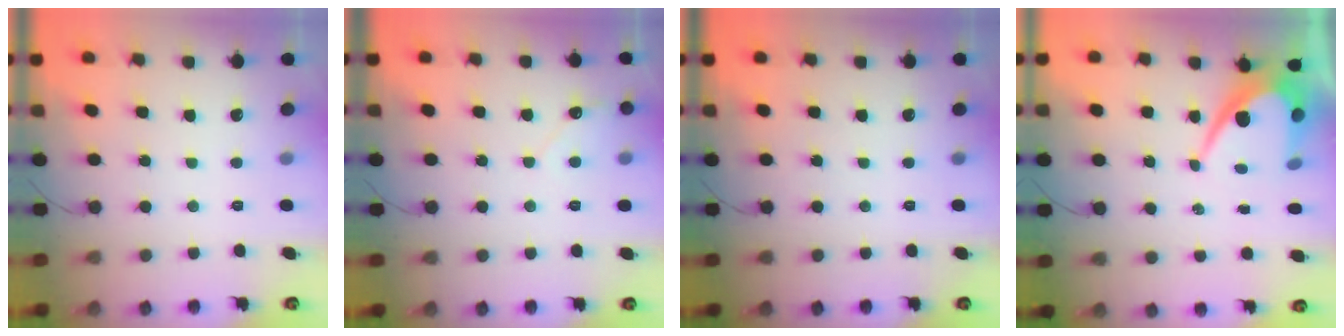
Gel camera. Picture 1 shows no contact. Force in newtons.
{"total": 4.4, "press": 4.4, "slide": 0.4}
{"total": 0.0}
{"total": 10.3, "press": 10.2, "slide": 0.6}